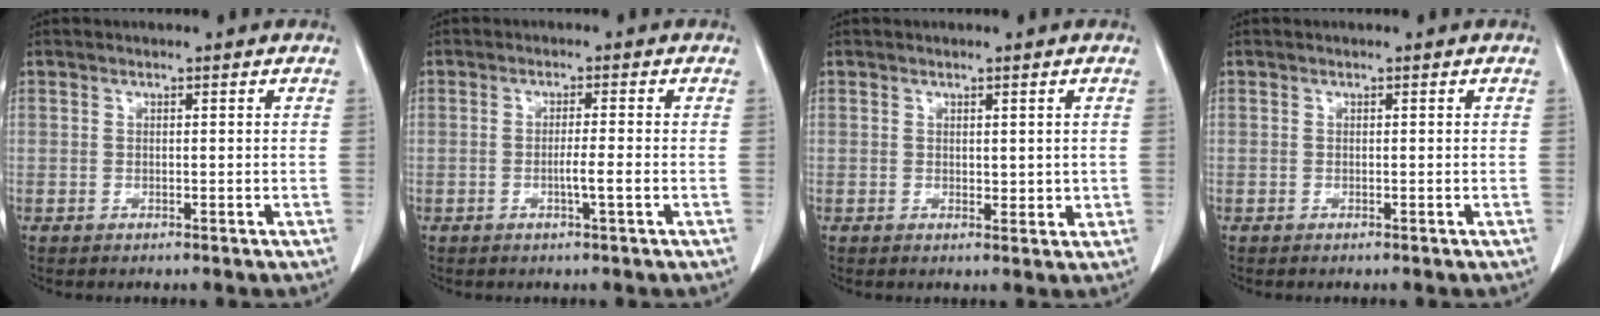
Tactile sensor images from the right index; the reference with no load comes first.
{"total": 2.7, "force": [-0.8, -0.3, 2.6], "torque": [-0.045, -0.002, -0.013]}
{"total": 2.1, "force": [0.5, 1.1, 1.7], "torque": [-0.019, -0.007, 0.011]}
{"total": 0.0}